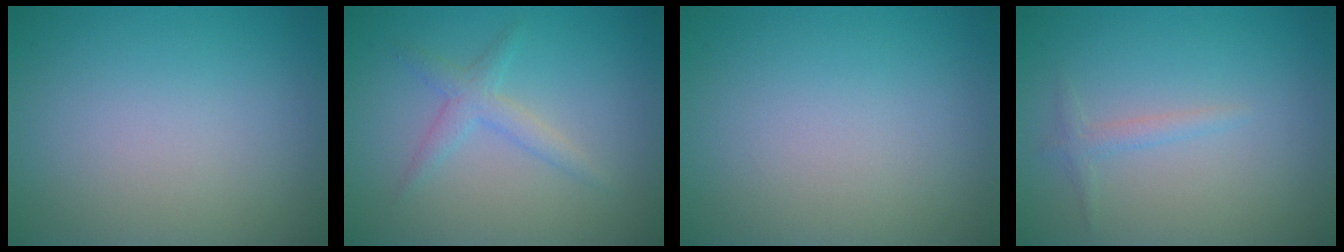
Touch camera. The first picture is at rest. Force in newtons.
{"total": 2.0, "press": 2.0, "slide": 0.1}
{"total": 0.0}
{"total": 1.1, "press": 1.1, "slide": 0.0}